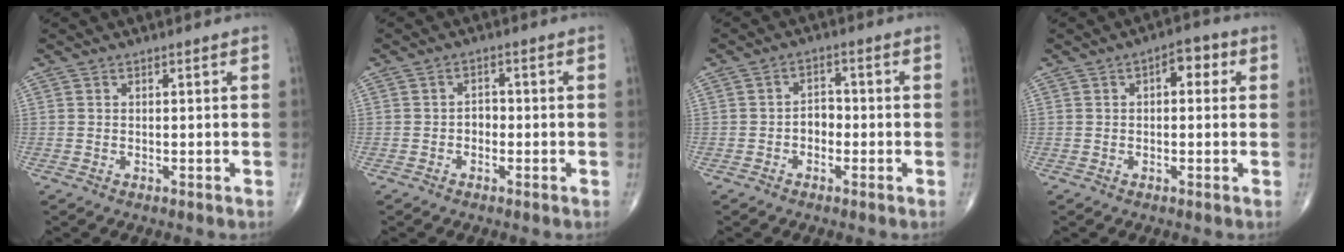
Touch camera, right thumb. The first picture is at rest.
{"total": 1.9, "force": [-0.7, 1.5, 1.0], "torque": [-0.003, 0.008, -0.017]}
{"total": 3.1, "force": [-1.1, 2.3, 1.8], "torque": [-0.011, 0.015, -0.026]}
{"total": 4.6, "force": [1.1, 2.4, 3.7], "torque": [-0.036, 0.014, 0.006]}